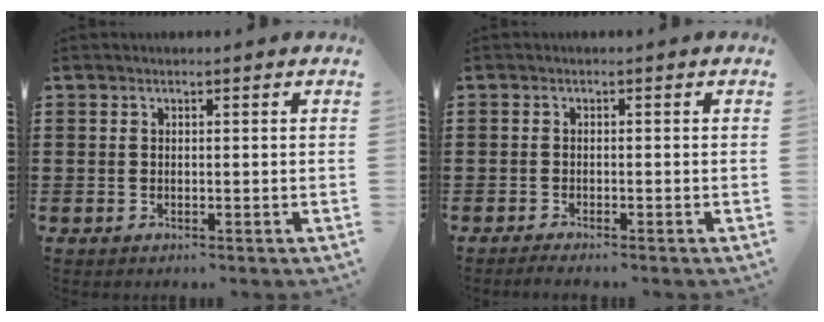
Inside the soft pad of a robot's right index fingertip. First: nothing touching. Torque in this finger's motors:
{"motor_torque": [1.00, 1.14, -0.07, 0.00]}